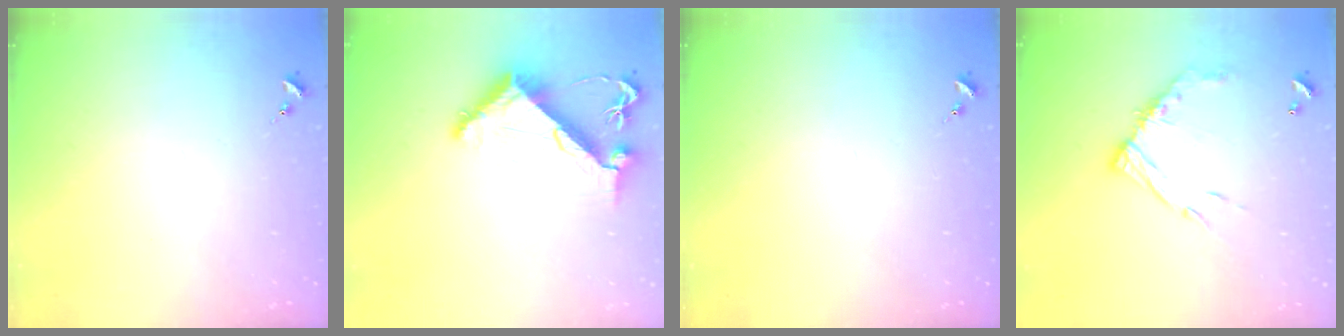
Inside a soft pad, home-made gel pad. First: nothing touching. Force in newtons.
{"total": 7.9, "press": 7.8, "slide": 1.0}
{"total": 0.0}
{"total": 13.3, "press": 13.3, "slide": 1.1}